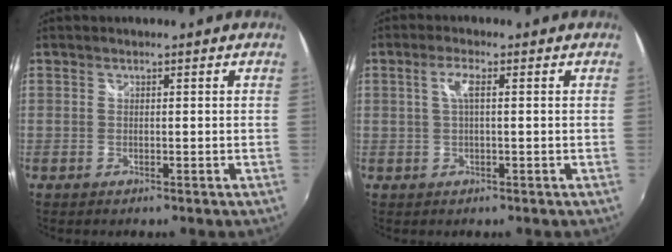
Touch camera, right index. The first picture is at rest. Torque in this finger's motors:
{"motor_torque": [0.50, 0.03, 0.20, 0.06]}